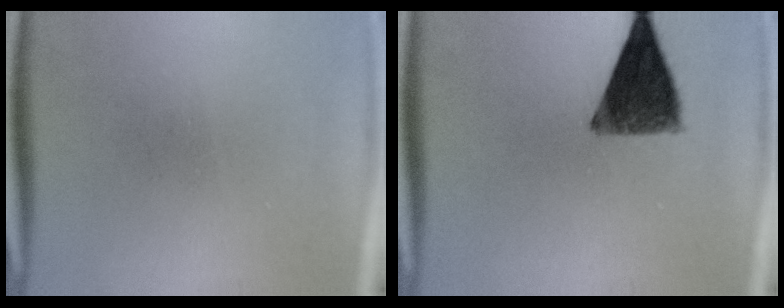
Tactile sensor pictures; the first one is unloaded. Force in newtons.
{"total": 10.3}